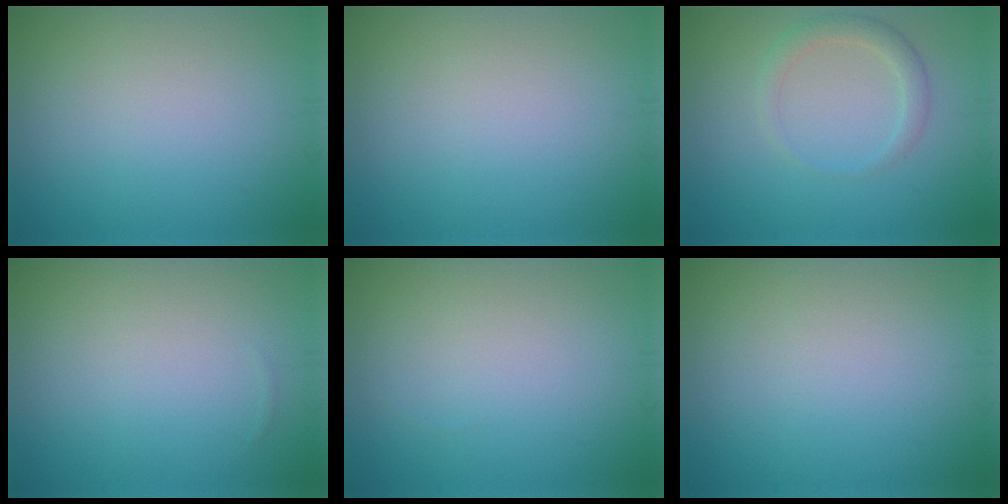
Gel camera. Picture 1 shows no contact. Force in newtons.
{"total": 0.0}
{"total": 2.0, "press": 2.0, "slide": 0.2}
{"total": 0.0}
{"total": 0.0}
{"total": 0.0}